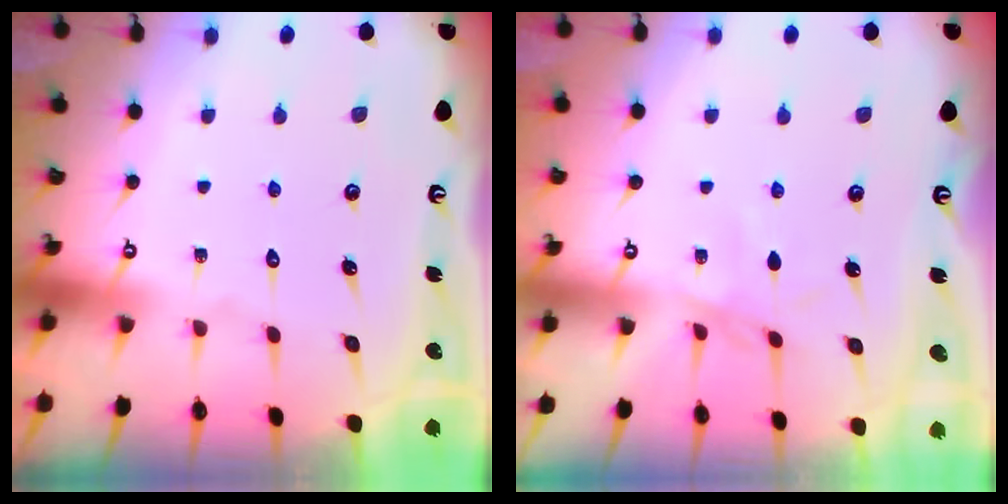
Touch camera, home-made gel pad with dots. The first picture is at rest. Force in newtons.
{"total": 2.9, "press": 2.8, "slide": 0.5}